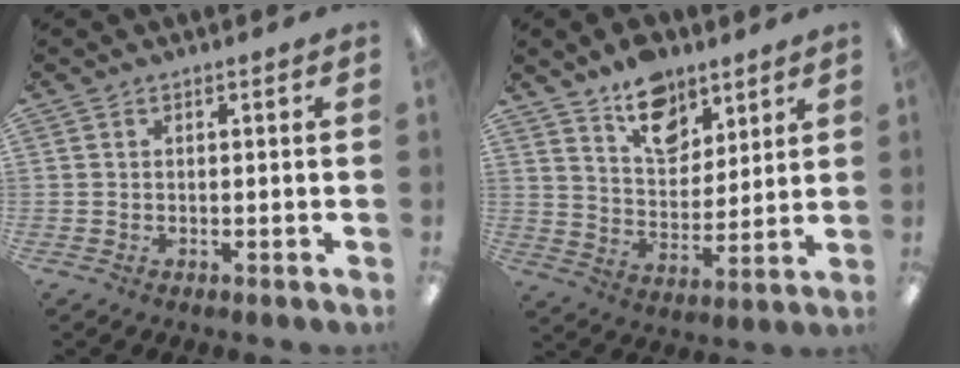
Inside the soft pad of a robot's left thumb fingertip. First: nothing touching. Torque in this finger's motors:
{"motor_torque": [0.23, 0.22, 0.15, -0.33, 0.04]}